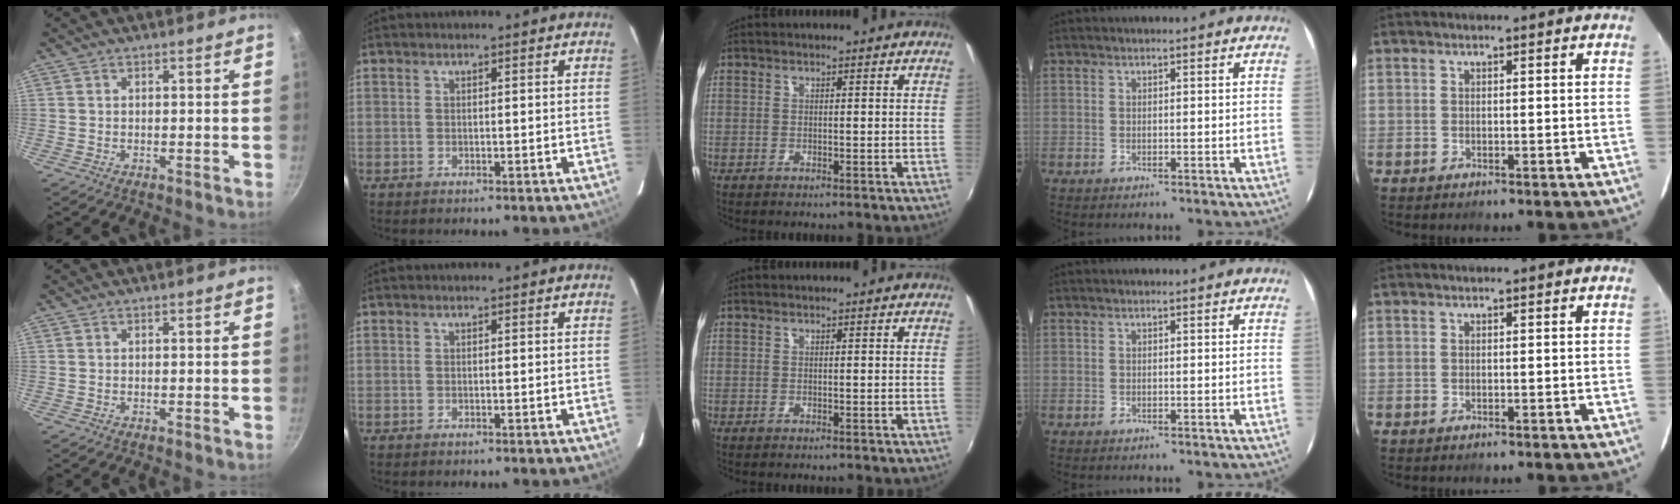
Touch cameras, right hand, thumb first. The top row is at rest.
{}